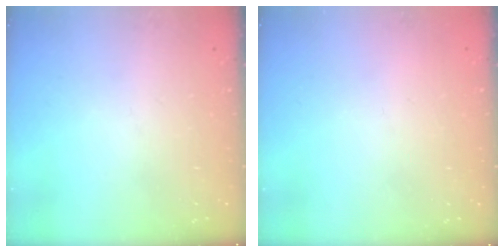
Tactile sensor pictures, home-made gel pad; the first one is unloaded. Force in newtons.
{"total": 2.2, "press": 2.2, "slide": 0.1}